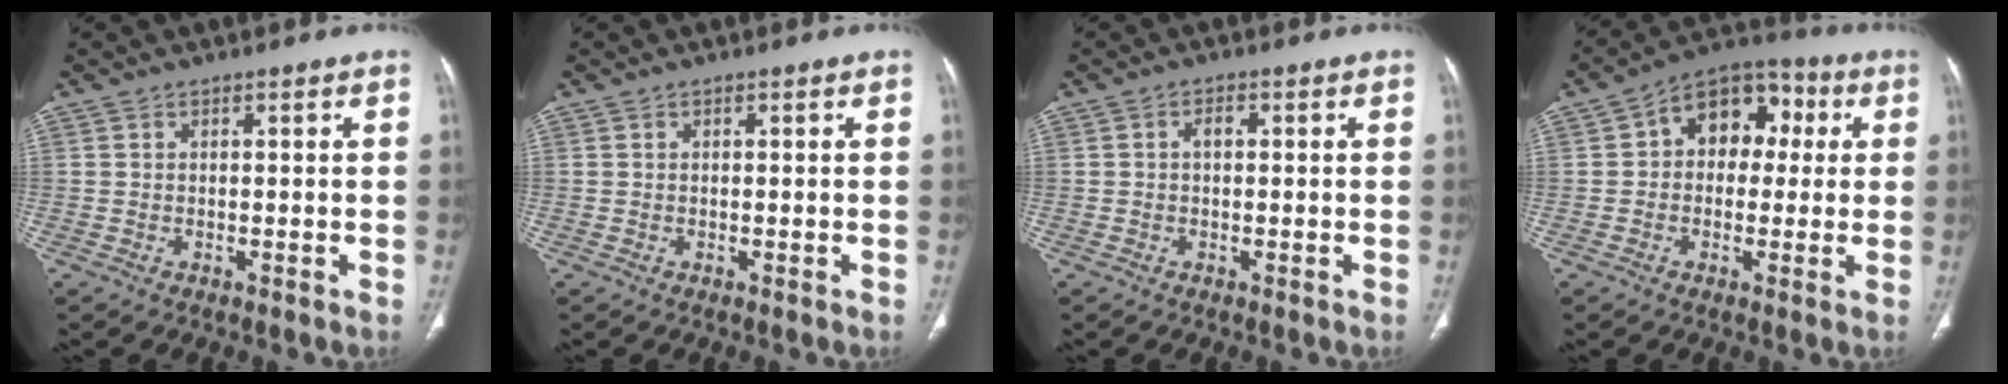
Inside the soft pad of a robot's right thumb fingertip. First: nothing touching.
{"total": 0.0}
{"total": 1.7, "force": [0.1, 1.1, 1.3], "torque": [-0.020, 0.007, -0.001]}
{"total": 12.0, "force": [2.2, 8.7, 8.0], "torque": [-0.073, 0.031, 0.020]}